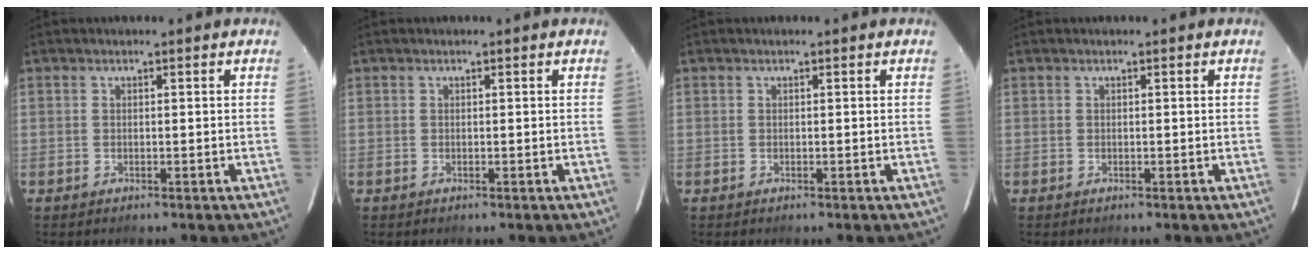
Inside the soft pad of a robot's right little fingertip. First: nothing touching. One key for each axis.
{"total": 0.0}
{"total": 0.0}
{"total": 0.0}